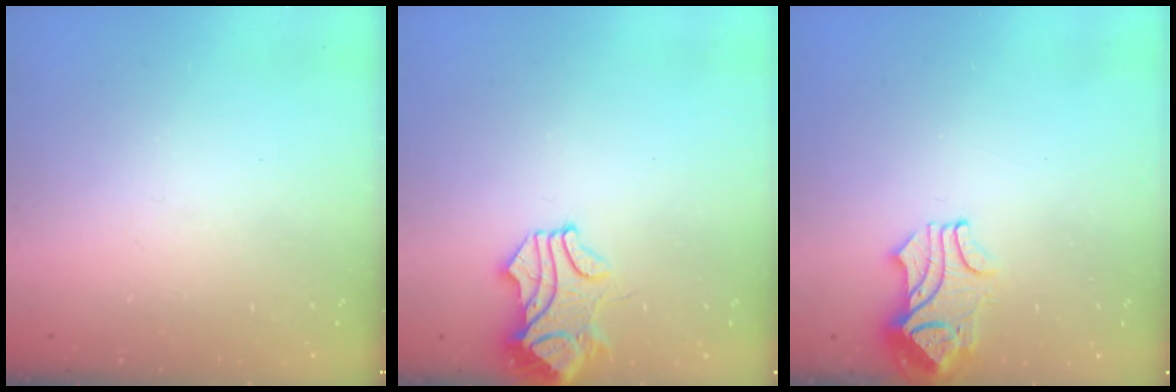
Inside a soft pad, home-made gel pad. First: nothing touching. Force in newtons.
{"total": 1.8, "press": 1.7, "slide": 0.7}
{"total": 2.1, "press": 2.0, "slide": 0.6}